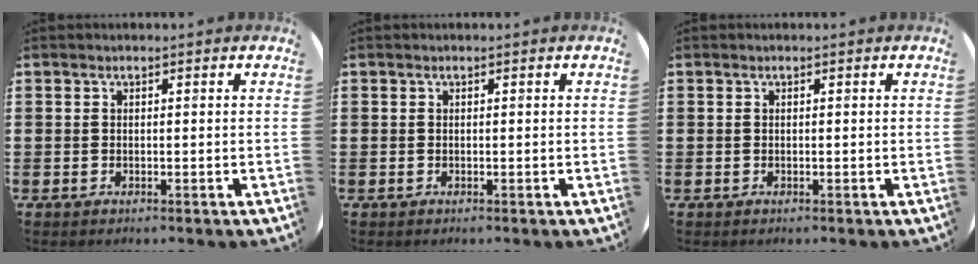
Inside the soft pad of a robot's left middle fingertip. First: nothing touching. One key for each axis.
{"total": 0.0}
{"total": 0.0}